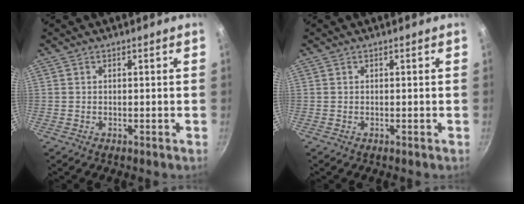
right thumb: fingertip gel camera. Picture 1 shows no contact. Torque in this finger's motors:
{"motor_torque": [-0.16, -0.01, 0.14, -0.11, 0.00]}